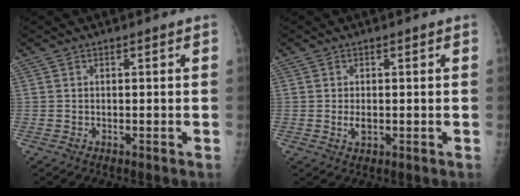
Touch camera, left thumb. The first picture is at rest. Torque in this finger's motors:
{"motor_torque": [-0.10, -0.13, 0.28, 0.09, 0.00]}